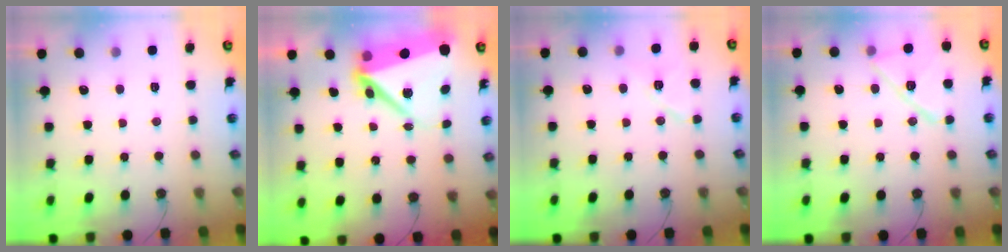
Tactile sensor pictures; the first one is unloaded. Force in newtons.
{"total": 12.0, "press": 11.9, "slide": 1.6}
{"total": 8.6, "press": 8.5, "slide": 1.2}
{"total": 13.4, "press": 13.4, "slide": 0.3}